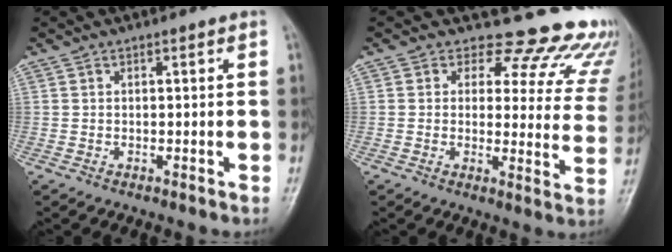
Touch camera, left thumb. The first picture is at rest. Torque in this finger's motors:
{"motor_torque": [0.03, -0.14, 0.05, -0.05, 0.02]}